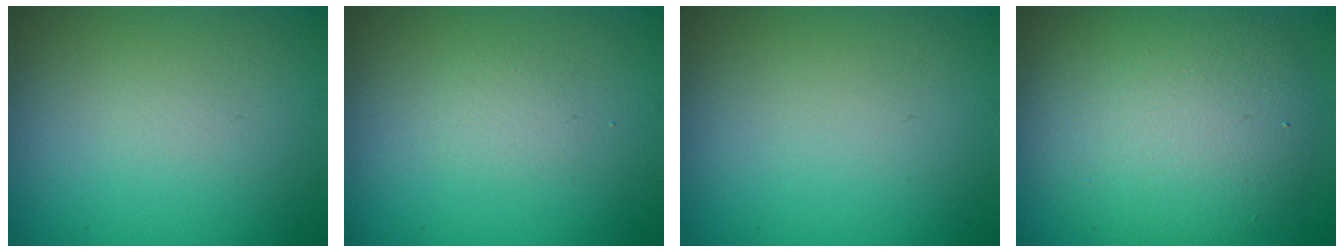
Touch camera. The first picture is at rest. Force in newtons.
{"total": 0.9, "press": 0.9, "slide": 0.0}
{"total": 0.0}
{"total": 7.5, "press": 7.5, "slide": 0.4}